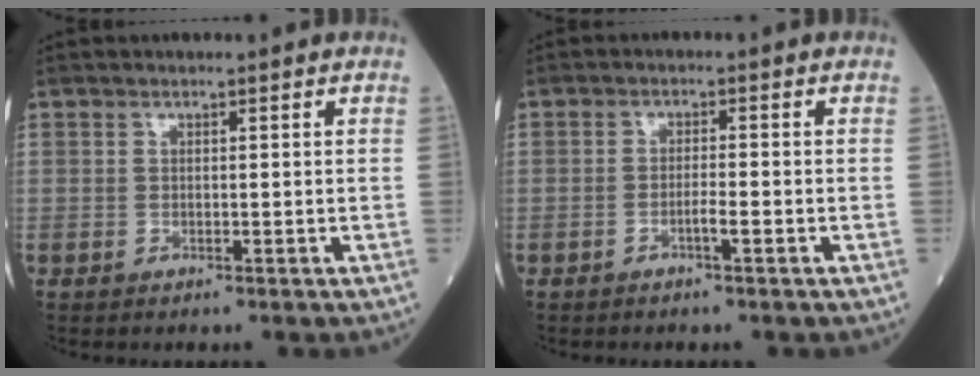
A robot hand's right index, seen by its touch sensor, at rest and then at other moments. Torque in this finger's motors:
{"motor_torque": [-0.32, -0.05, -0.01, 0.00]}